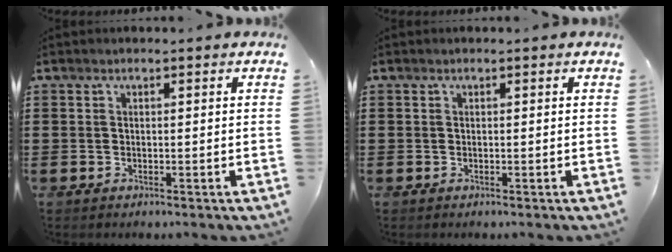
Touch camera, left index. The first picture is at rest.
{"total": 0.0}